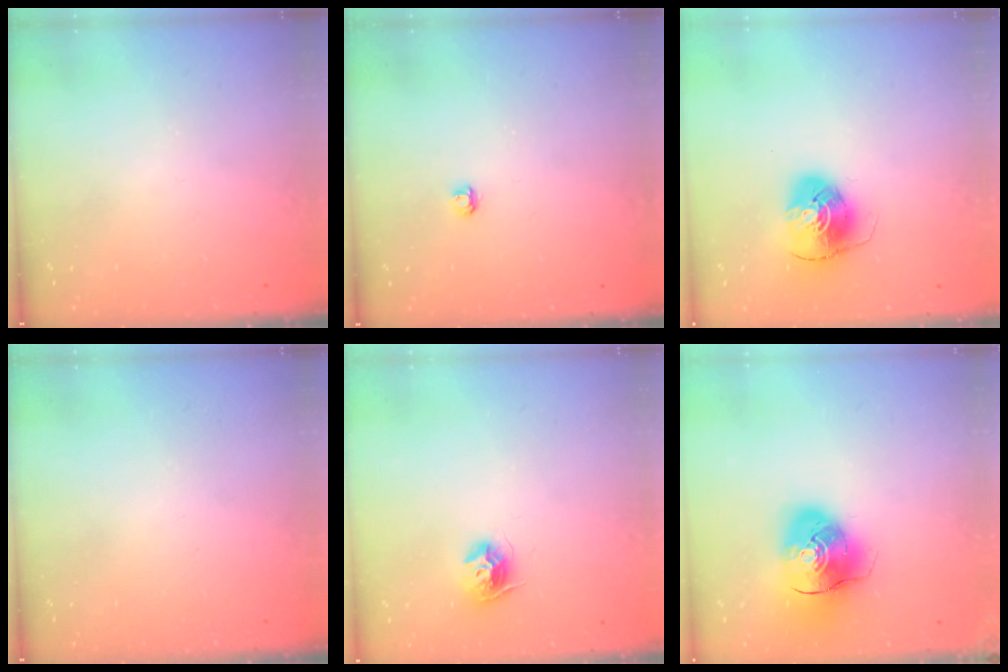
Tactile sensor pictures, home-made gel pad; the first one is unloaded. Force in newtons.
{"total": 2.9, "press": 2.9, "slide": 0.3}
{"total": 7.9, "press": 7.9, "slide": 0.7}
{"total": 0.0}
{"total": 9.3, "press": 9.3, "slide": 0.3}
{"total": 13.0, "press": 12.8, "slide": 2.4}